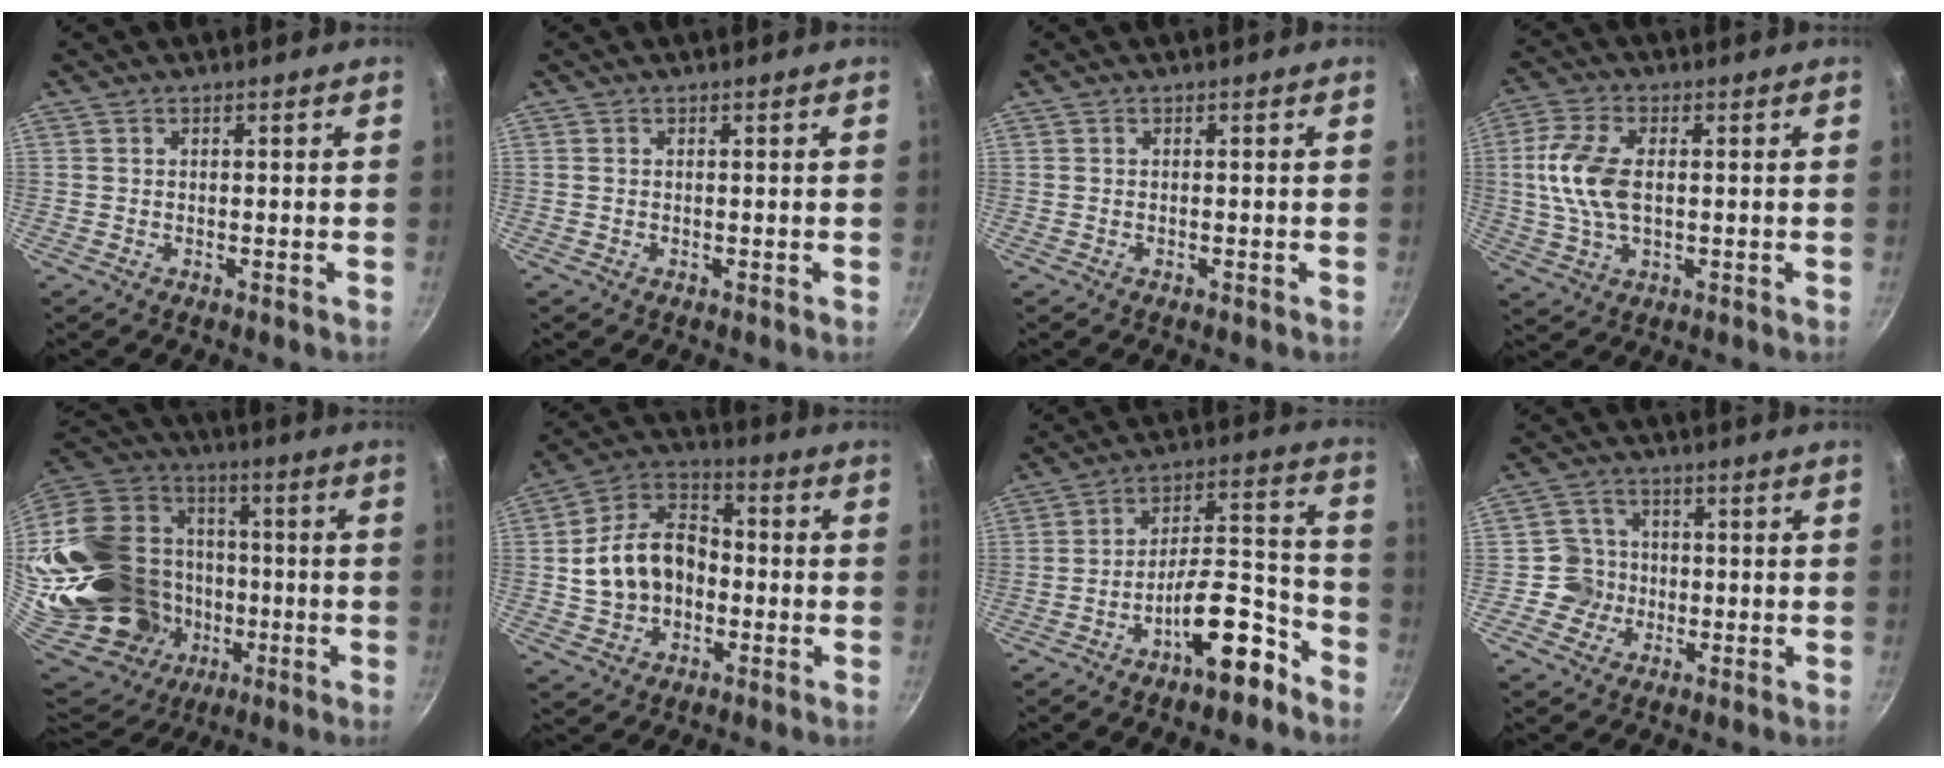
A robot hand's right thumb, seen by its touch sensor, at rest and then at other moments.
{"total": 0.0}
{"total": 0.0}
{"total": 10.5, "force": [0.6, 5.9, 8.7], "torque": [-0.177, 0.009, 0.005]}
{"total": 35.8, "force": [-6.0, 28.0, 21.4], "torque": [-0.418, 0.055, -0.065]}
{"total": 14.2, "force": [-1.5, 10.6, 9.4], "torque": [-0.138, 0.039, -0.036]}
{"total": 14.4, "force": [-8.5, 5.4, 10.3], "torque": [-0.118, 0.090, -0.130]}
{"total": 5.3, "force": [-1.2, 5.1, 0.5], "torque": [0.028, 0.016, -0.032]}